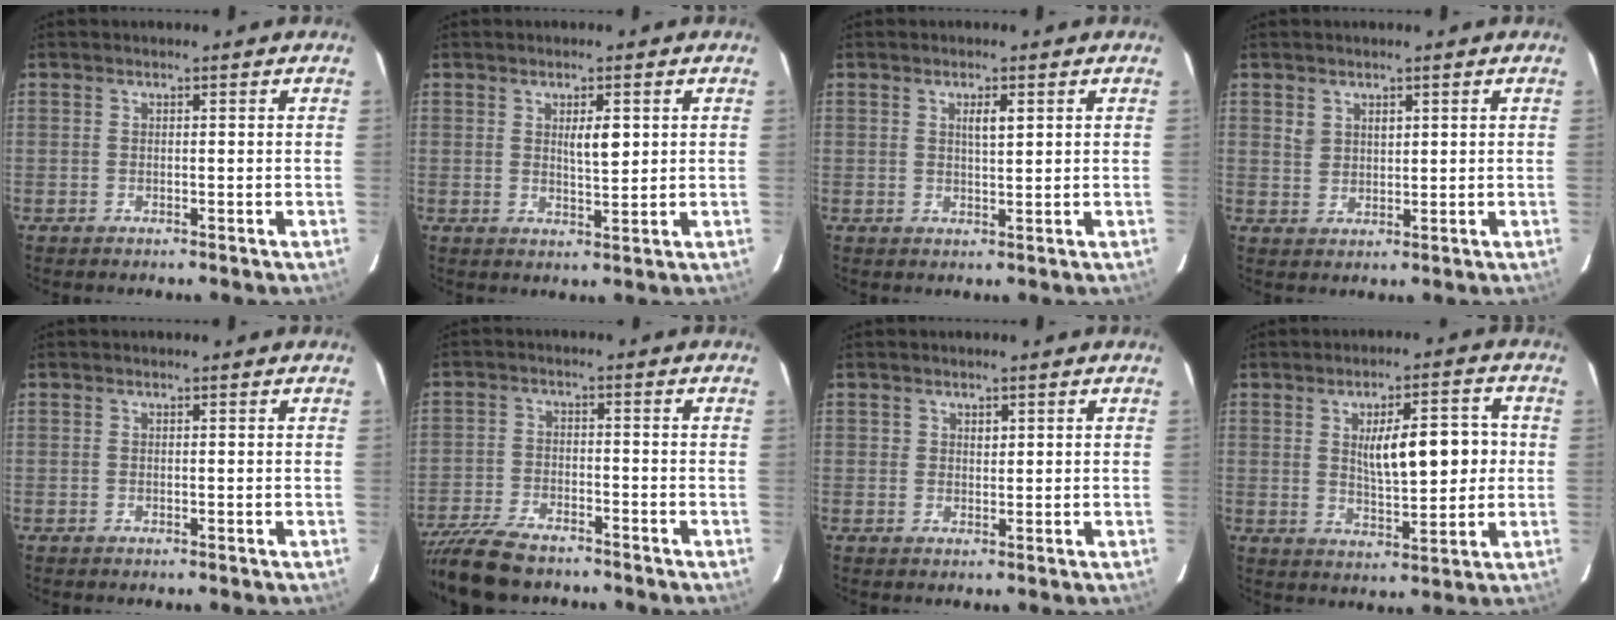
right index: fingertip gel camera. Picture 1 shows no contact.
{"total": 3.4, "force": [1.0, 0.8, 3.1], "torque": [-0.051, -0.004, 0.018]}
{"total": 2.4, "force": [1.0, 0.5, 2.2], "torque": [-0.038, 0.000, 0.016]}
{"total": 2.6, "force": [1.4, 1.9, 1.1], "torque": [-0.022, 0.006, 0.032]}
{"total": 0.0}
{"total": 9.9, "force": [-8.6, 2.5, 4.2], "torque": [-0.079, -0.017, -0.142]}
{"total": 1.3, "force": [0.7, 0.9, 0.6], "torque": [-0.006, -0.003, 0.011]}
{"total": 10.4, "force": [1.4, 3.1, 9.8], "torque": [-0.148, 0.015, 0.029]}